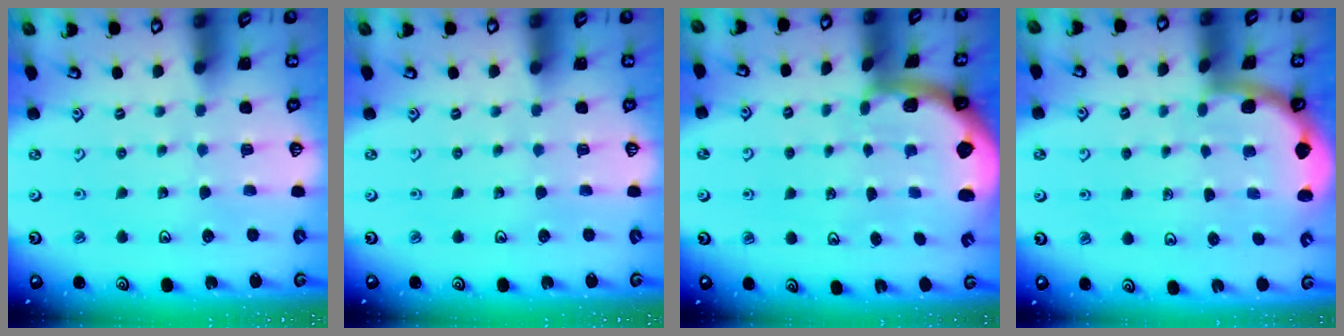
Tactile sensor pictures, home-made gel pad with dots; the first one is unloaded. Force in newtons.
{"total": 0.0}
{"total": 1.1, "press": 1.0, "slide": 0.3}
{"total": 1.8, "press": 1.7, "slide": 0.0}